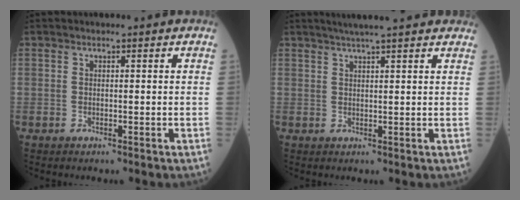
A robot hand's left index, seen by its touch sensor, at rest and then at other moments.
{"total": 9.6, "force": [8.1, 0.9, 5.1], "torque": [-0.071, 0.033, 0.099]}